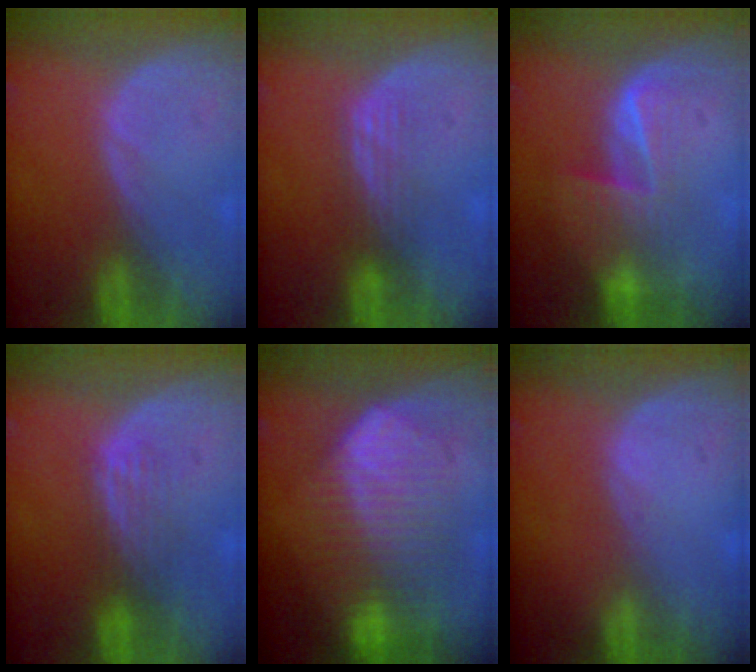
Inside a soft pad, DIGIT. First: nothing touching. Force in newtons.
{"total": 2.9, "press": 2.5, "slide": 1.5}
{"total": 6.0, "press": 5.7, "slide": 1.8}
{"total": 3.5, "press": 3.2, "slide": 1.4}
{"total": 10.3, "press": 10.3, "slide": 0.4}
{"total": 0.0}